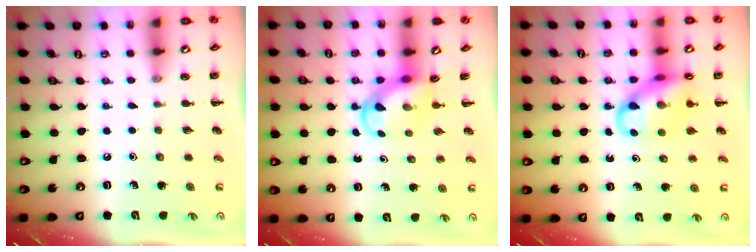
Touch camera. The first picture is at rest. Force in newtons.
{"total": 3.8, "press": 3.7, "slide": 0.8}
{"total": 13.6, "press": 13.3, "slide": 3.1}